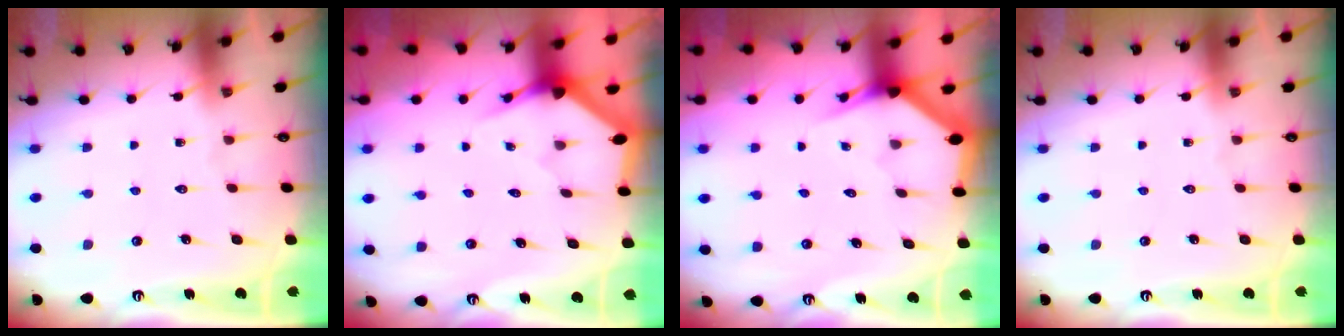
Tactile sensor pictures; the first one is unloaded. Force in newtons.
{"total": 3.5, "press": 3.5, "slide": 0.1}
{"total": 2.8, "press": 2.8, "slide": 0.0}
{"total": 0.0}